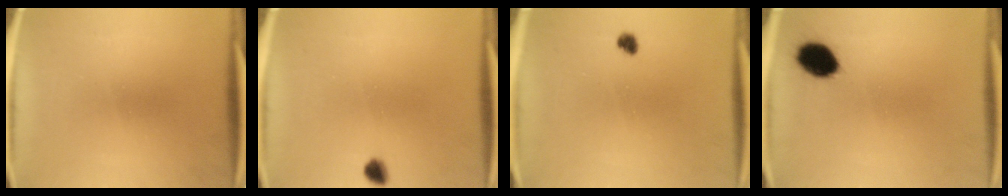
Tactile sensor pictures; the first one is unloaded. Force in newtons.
{"total": 2.4}
{"total": 1.7}
{"total": 7.9}